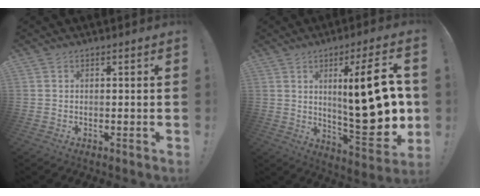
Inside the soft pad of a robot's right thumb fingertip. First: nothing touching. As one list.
[{"total": 23.3, "force": [2.3, 6.3, 22.3], "torque": [-0.325, -0.019, 0.035]}]